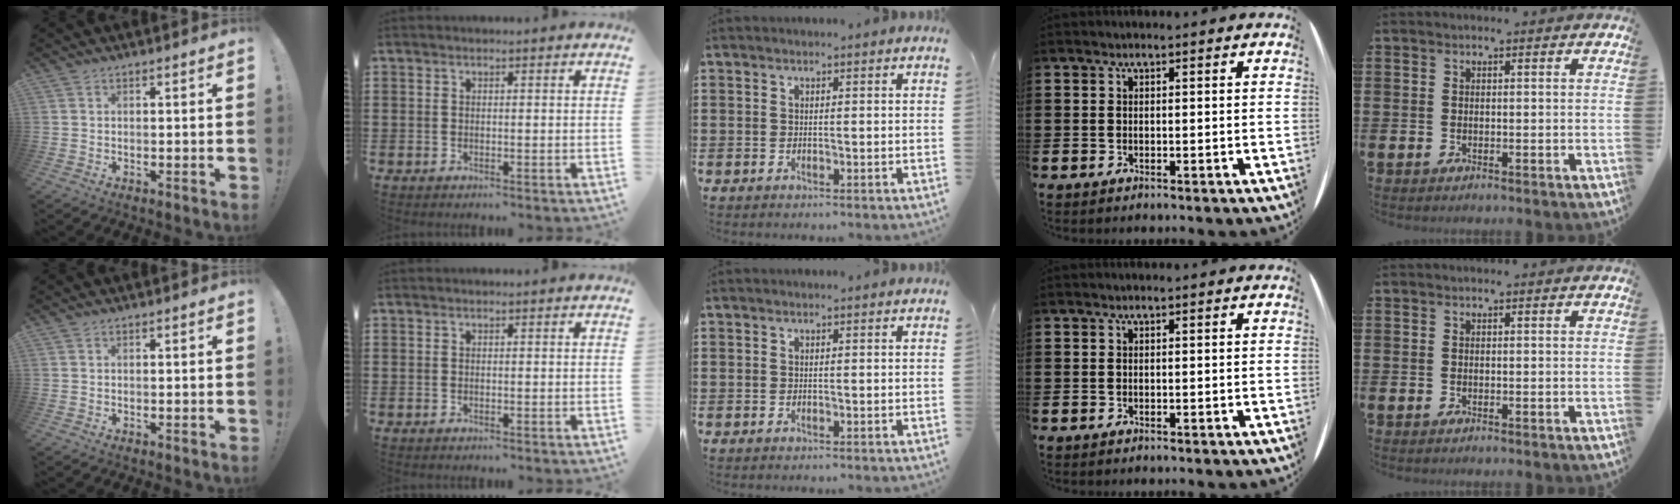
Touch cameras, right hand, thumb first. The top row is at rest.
{}